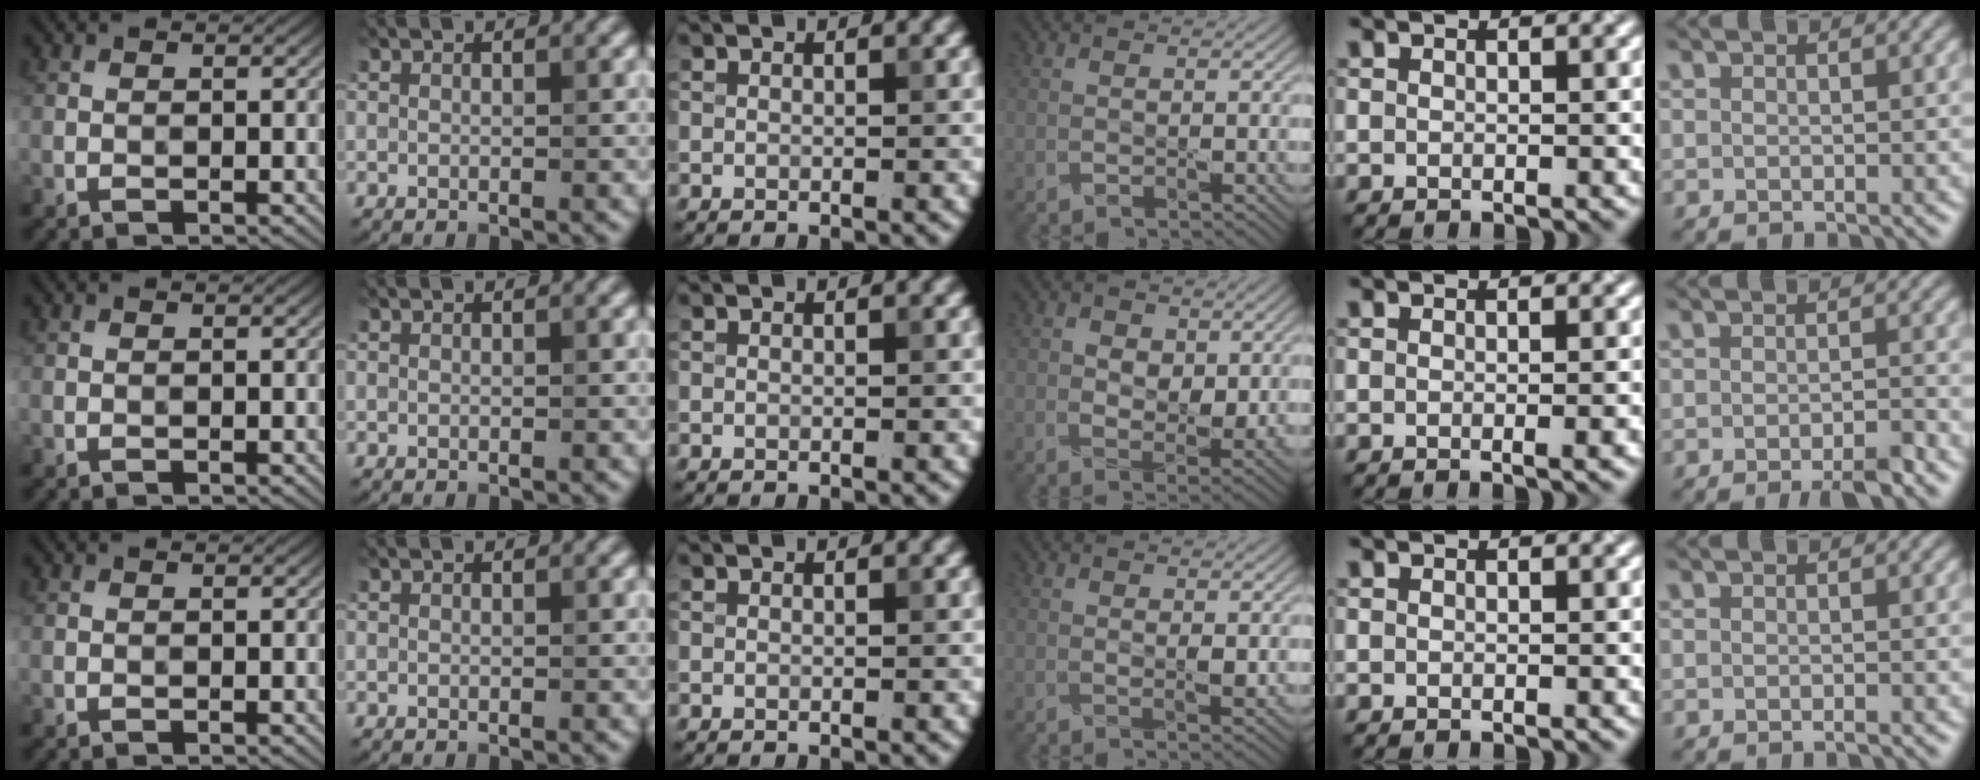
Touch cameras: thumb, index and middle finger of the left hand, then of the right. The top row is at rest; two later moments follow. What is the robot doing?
{"motion": "squeeze", "object": "air blower"}